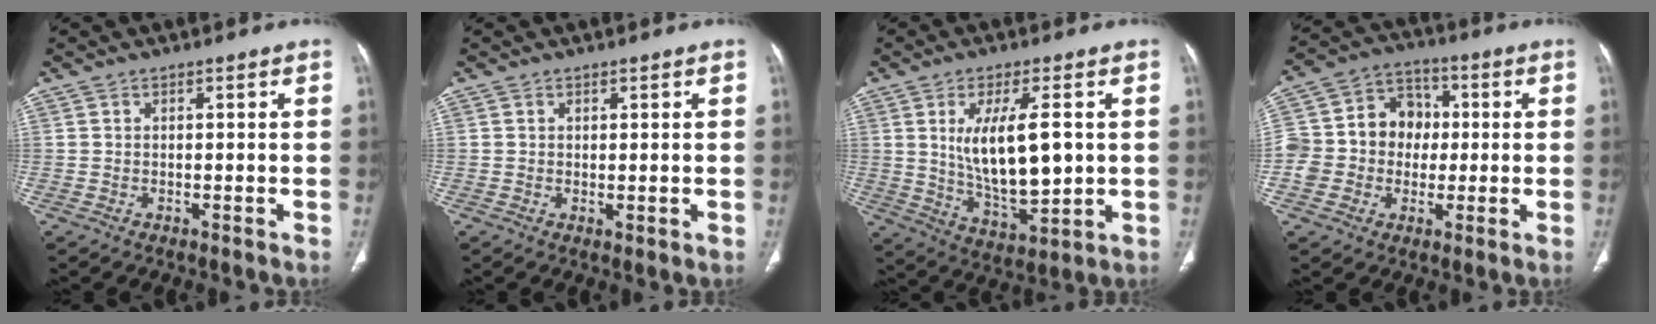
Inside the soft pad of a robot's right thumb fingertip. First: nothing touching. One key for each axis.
{"total": 0.7, "fx": 0.2, "fy": 0.3, "fz": 0.6, "tx": -0.015, "ty": -0.006, "tz": 0.008}
{"total": 13.6, "fx": 1.9, "fy": 5.2, "fz": 12.4, "tx": -0.208, "ty": -0.023, "tz": 0.047}
{"total": 13.7, "fx": -0.5, "fy": 11.9, "fz": 6.8, "tx": -0.094, "ty": 0.039, "tz": -0.013}